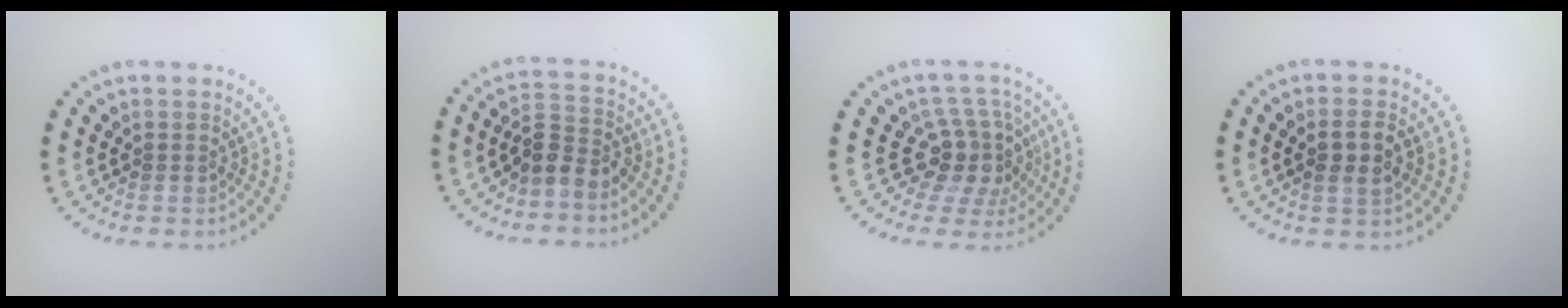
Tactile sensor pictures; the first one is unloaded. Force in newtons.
{"total": 3.0, "press": 2.6, "slide": 1.5}
{"total": 4.1, "press": 3.1, "slide": 2.6}
{"total": 2.4, "press": 2.3, "slide": 0.8}